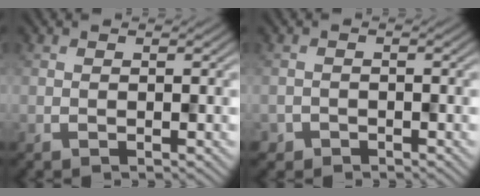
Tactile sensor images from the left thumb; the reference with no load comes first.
{"total": 1.3, "force": [-0.8, 0.8, -0.6], "torque": [0.015, 0.000, -0.014]}